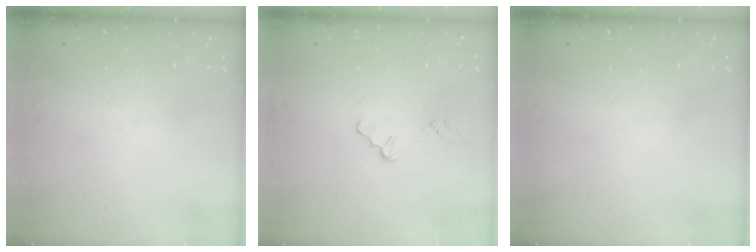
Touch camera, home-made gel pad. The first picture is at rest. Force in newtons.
{"total": 0.0}
{"total": 0.0}